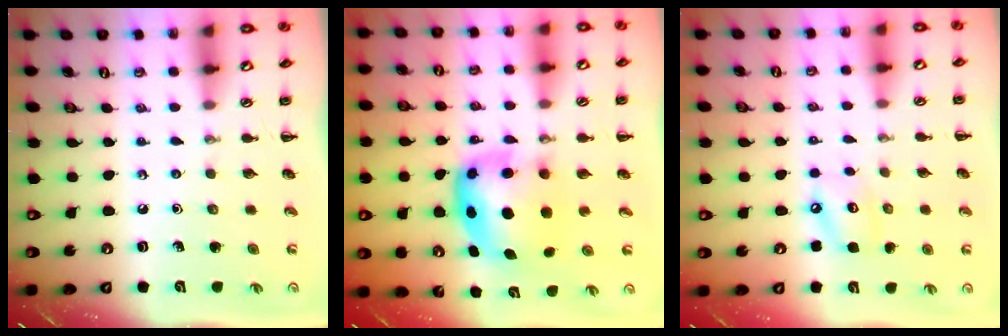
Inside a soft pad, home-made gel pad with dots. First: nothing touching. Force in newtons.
{"total": 6.9, "press": 6.7, "slide": 1.6}
{"total": 6.4, "press": 6.4, "slide": 0.7}